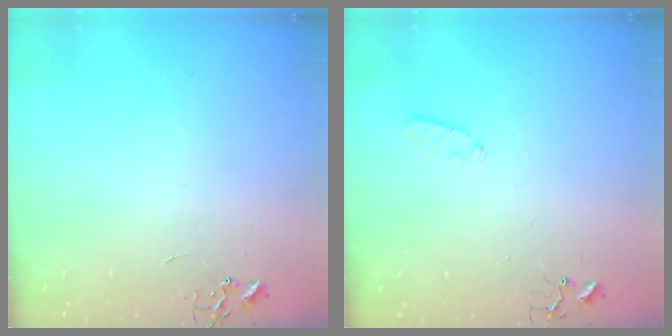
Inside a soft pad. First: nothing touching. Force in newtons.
{"total": 3.5, "press": 3.4, "slide": 0.5}